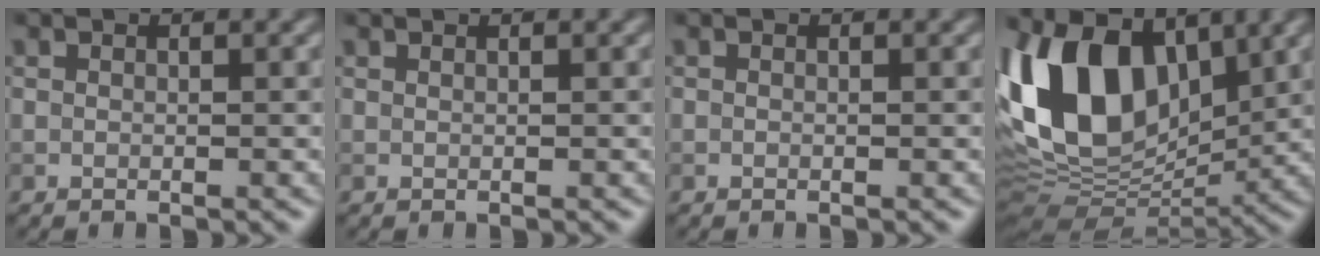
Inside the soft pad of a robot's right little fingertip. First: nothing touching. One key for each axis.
{"total": 0.0}
{"total": 0.0}
{"total": 13.9, "fx": 3.8, "fy": 8.5, "fz": 10.3, "tx": -0.211, "ty": 0.013, "tz": 0.055}